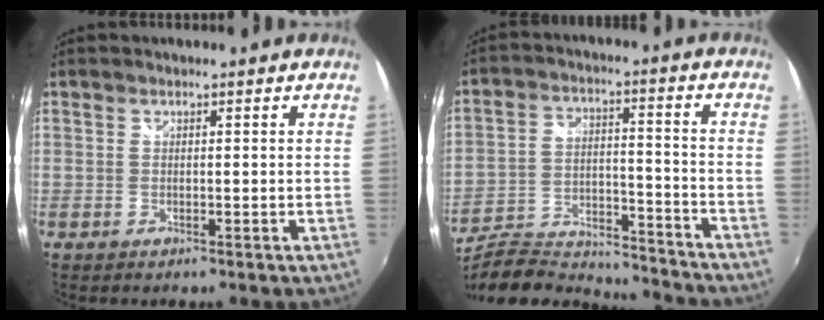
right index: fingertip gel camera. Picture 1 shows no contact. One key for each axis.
{"total": 22.4, "fx": -18.9, "fy": 6.7, "fz": 10.1, "tx": -0.195, "ty": -0.018, "tz": -0.279}